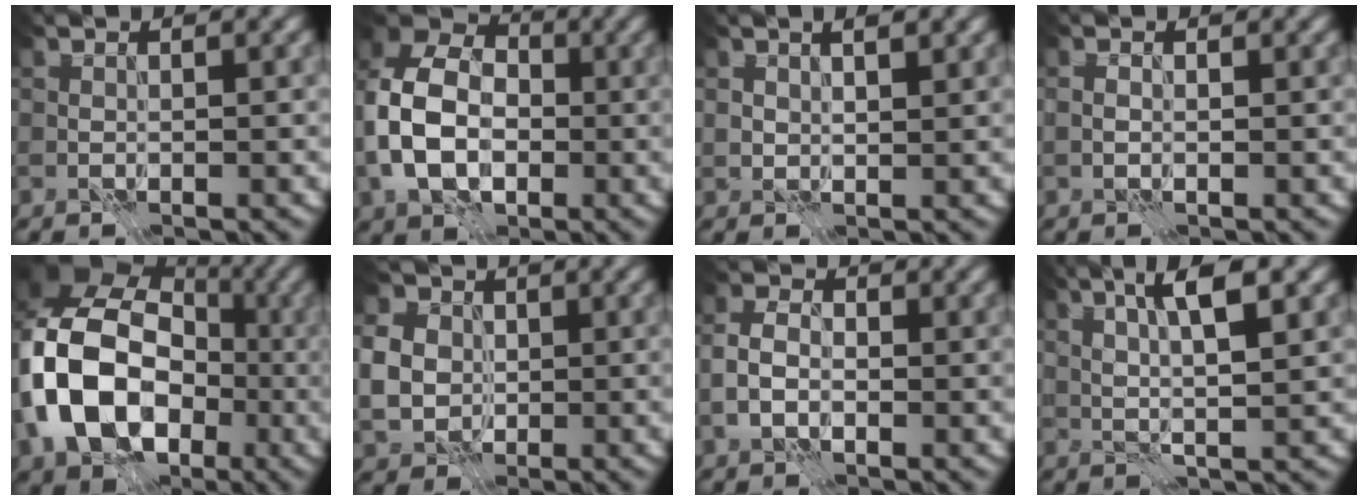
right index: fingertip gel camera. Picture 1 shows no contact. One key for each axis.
{"total": 10.4, "fx": -1.5, "fy": 7.4, "fz": 7.1, "tx": -0.164, "ty": -0.002, "tz": -0.040}
{"total": 2.1, "fx": 1.2, "fy": 0.9, "fz": 1.4, "tx": -0.026, "ty": -0.001, "tz": 0.023}
{"total": 1.0, "fx": -0.1, "fy": 0.5, "fz": 0.8, "tx": -0.018, "ty": 0.000, "tz": -0.001}
{"total": 14.6, "fx": -2.5, "fy": 11.0, "fz": 9.2, "tx": -0.195, "ty": -0.009, "tz": -0.051}
{"total": 4.9, "fx": 0.2, "fy": 4.3, "fz": 2.3, "tx": -0.061, "ty": 0.003, "tz": 0.003}
{"total": 2.7, "fx": -0.9, "fy": 1.8, "fz": 1.8, "tx": -0.036, "ty": 0.005, "tz": -0.024}
{"total": 5.4, "fx": 2.1, "fy": 1.0, "fz": 4.9, "tx": -0.086, "ty": 0.004, "tz": 0.036}